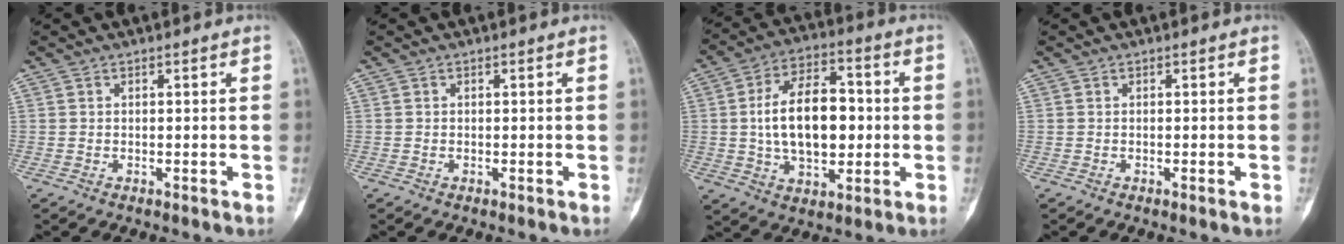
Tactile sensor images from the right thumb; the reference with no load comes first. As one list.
[{"total": 0.0}, {"total": 16.5, "force": [0.3, 9.7, 13.3], "torque": [-0.201, 0.019, 0.005]}, {"total": 0.7, "force": [-0.2, 0.0, 0.7], "torque": [-0.014, -0.002, -0.001]}]